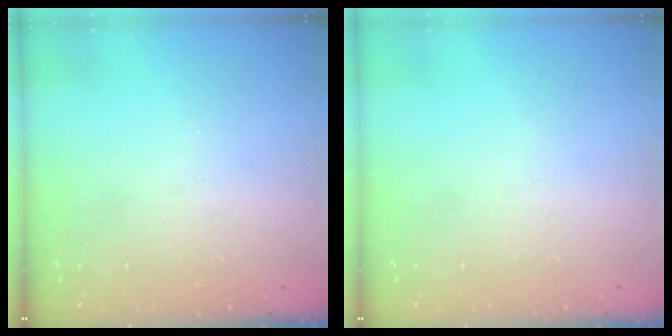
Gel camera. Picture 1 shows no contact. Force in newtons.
{"total": 0.0}